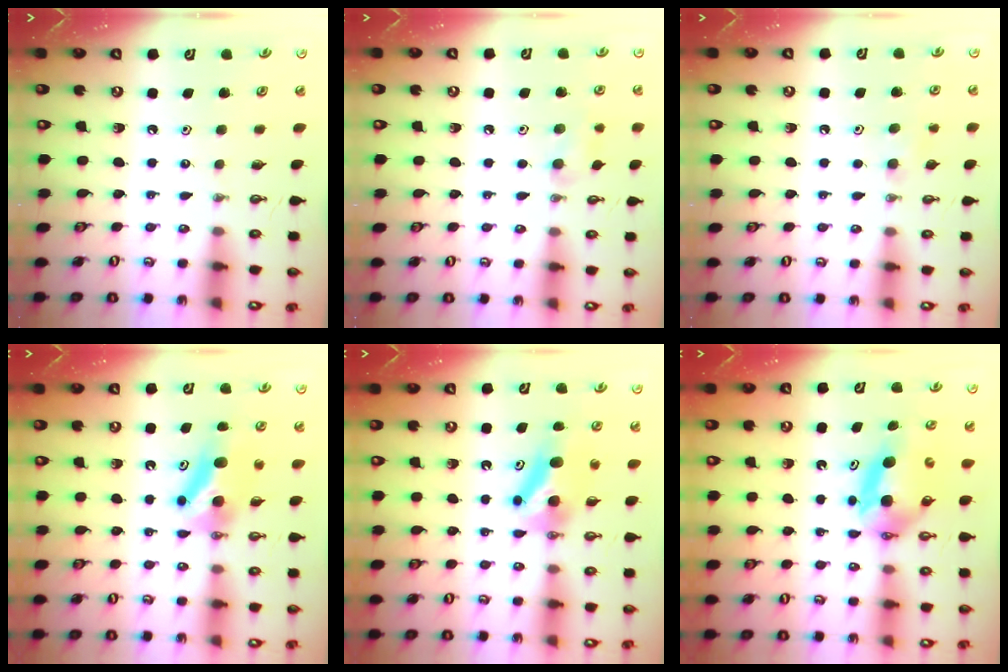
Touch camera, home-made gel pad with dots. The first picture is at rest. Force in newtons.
{"total": 8.0, "press": 7.8, "slide": 1.7}
{"total": 6.9, "press": 5.6, "slide": 4.0}
{"total": 8.0, "press": 6.6, "slide": 4.5}
{"total": 7.2, "press": 6.8, "slide": 2.3}
{"total": 6.9, "press": 5.2, "slide": 4.6}